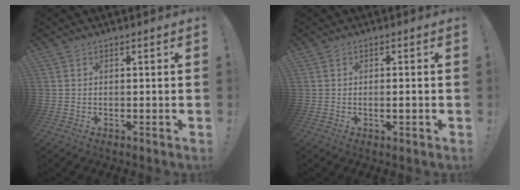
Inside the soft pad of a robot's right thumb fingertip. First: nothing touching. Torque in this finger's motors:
{"motor_torque": [-0.31, -0.13, -0.15, 0.37, 0.01]}